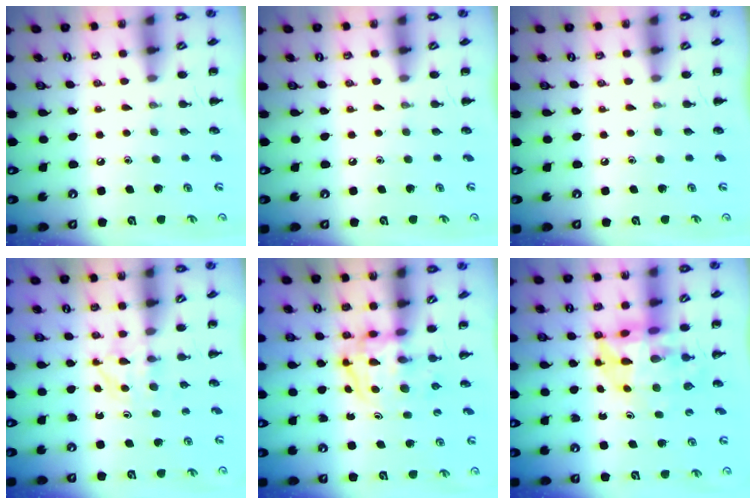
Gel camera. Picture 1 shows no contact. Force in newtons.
{"total": 0.0}
{"total": 0.0}
{"total": 3.3, "press": 3.1, "slide": 1.2}
{"total": 3.8, "press": 3.7, "slide": 0.5}
{"total": 6.4, "press": 6.2, "slide": 1.9}